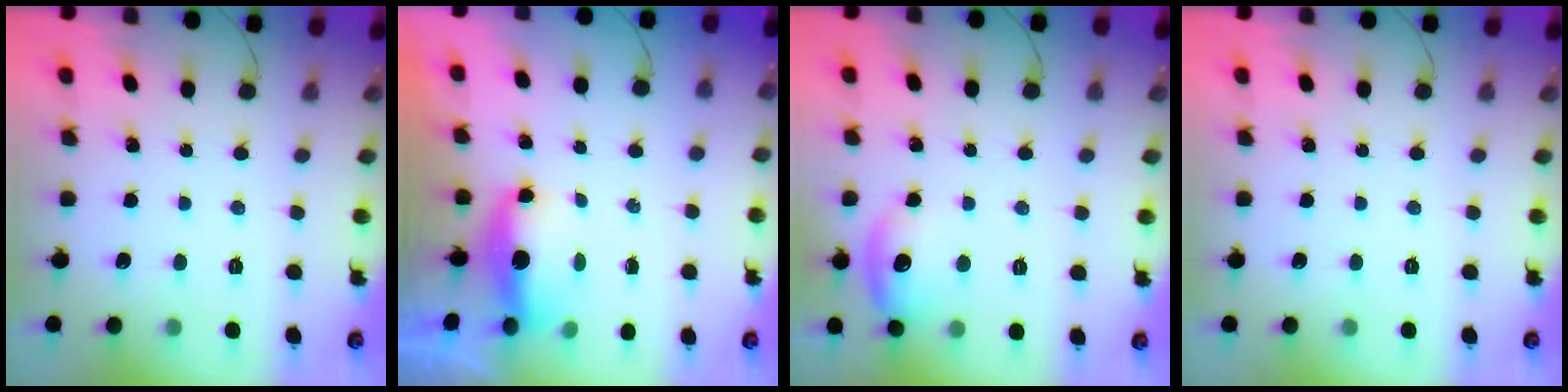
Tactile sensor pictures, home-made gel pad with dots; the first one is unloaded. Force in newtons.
{"total": 5.5, "press": 5.5, "slide": 0.5}
{"total": 9.8, "press": 9.0, "slide": 4.0}
{"total": 0.0}